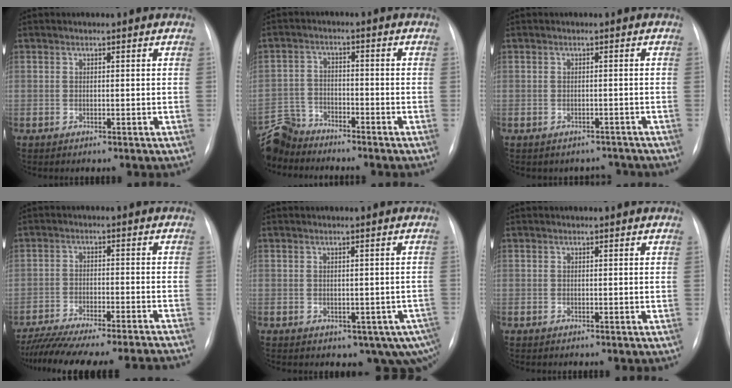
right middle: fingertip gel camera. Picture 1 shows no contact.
{"total": 6.9, "force": [-6.7, 1.8, 0.1], "torque": [-0.008, -0.001, -0.132]}
{"total": 3.2, "force": [-2.8, 1.5, -0.3], "torque": [0.008, 0.014, -0.035]}
{"total": 21.5, "force": [-19.8, 1.5, 8.2], "torque": [-0.120, -0.024, -0.272]}
{"total": 6.7, "force": [-3.4, 3.7, 4.4], "torque": [-0.033, 0.012, -0.034]}
{"total": 0.0}